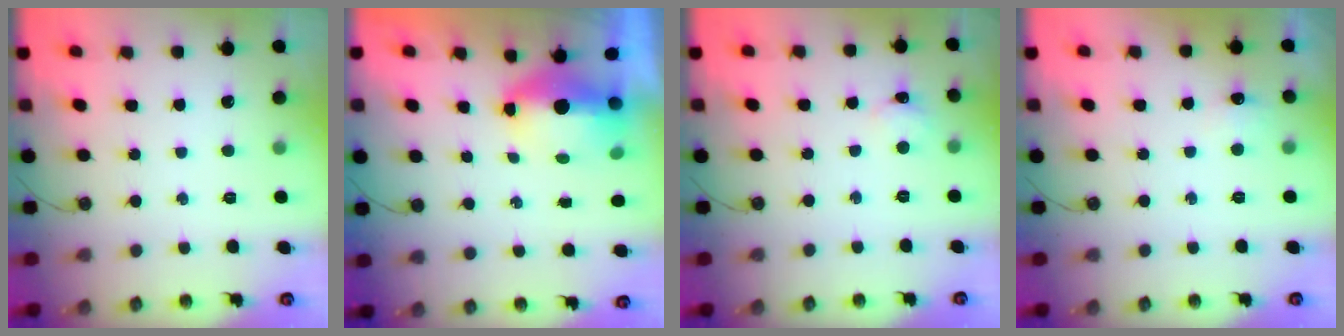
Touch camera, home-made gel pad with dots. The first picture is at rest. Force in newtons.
{"total": 11.4, "press": 8.2, "slide": 7.9}
{"total": 2.2, "press": 2.2, "slide": 0.3}
{"total": 5.6, "press": 5.3, "slide": 1.6}